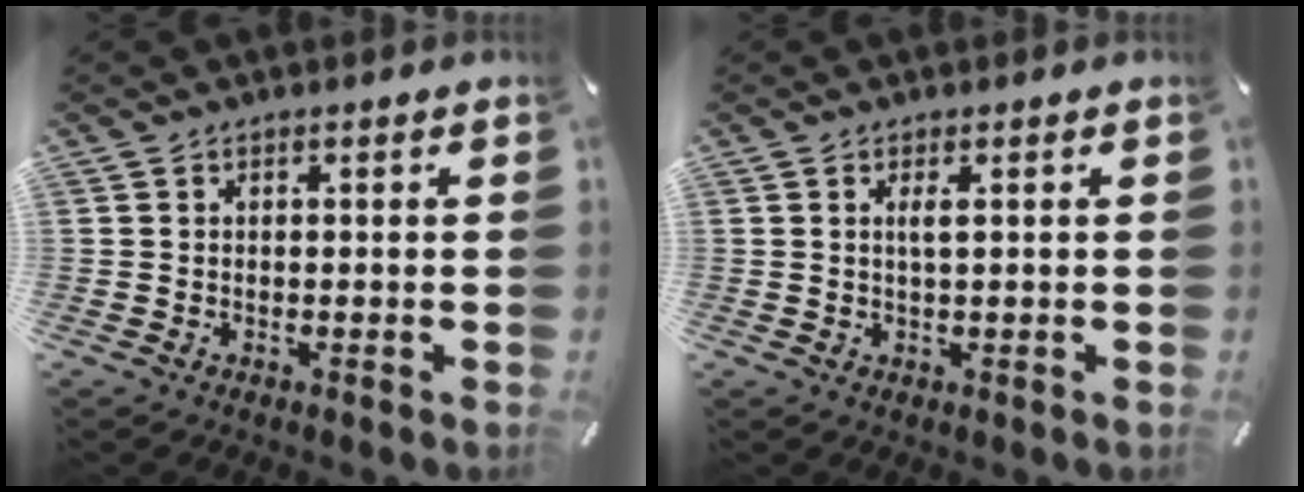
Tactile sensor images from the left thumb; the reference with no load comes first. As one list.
[{"total": 2.2, "force": [0.5, 0.5, 2.1], "torque": [-0.043, 0.002, 0.006]}]